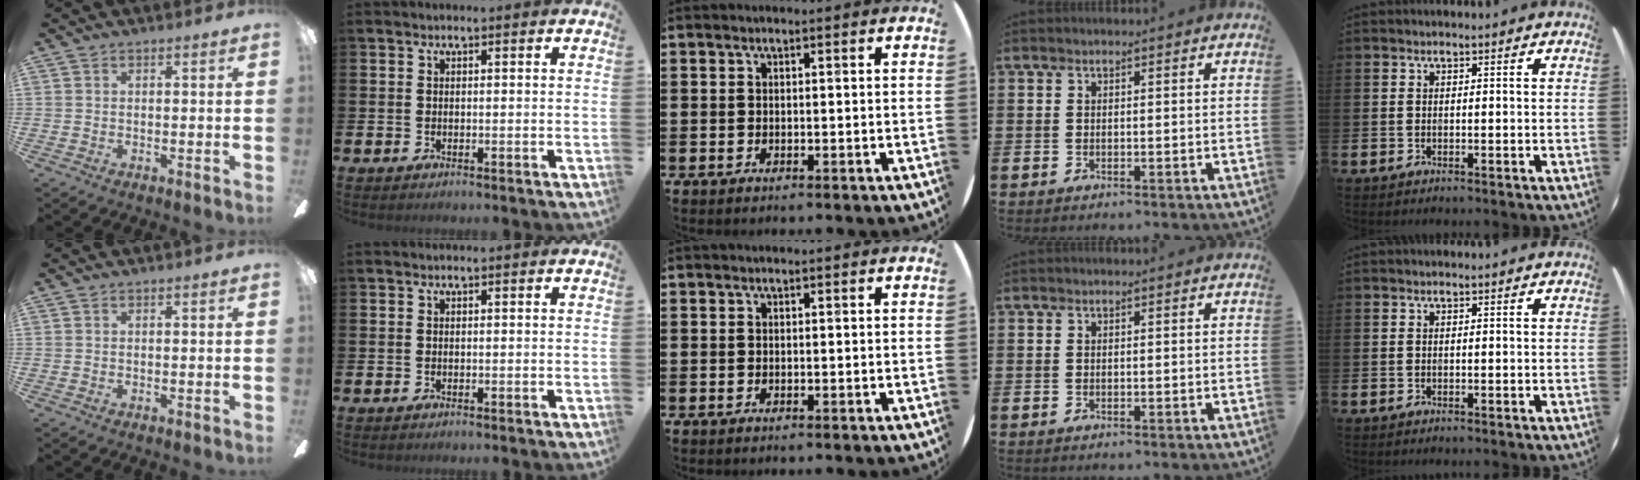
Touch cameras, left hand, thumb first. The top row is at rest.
{}